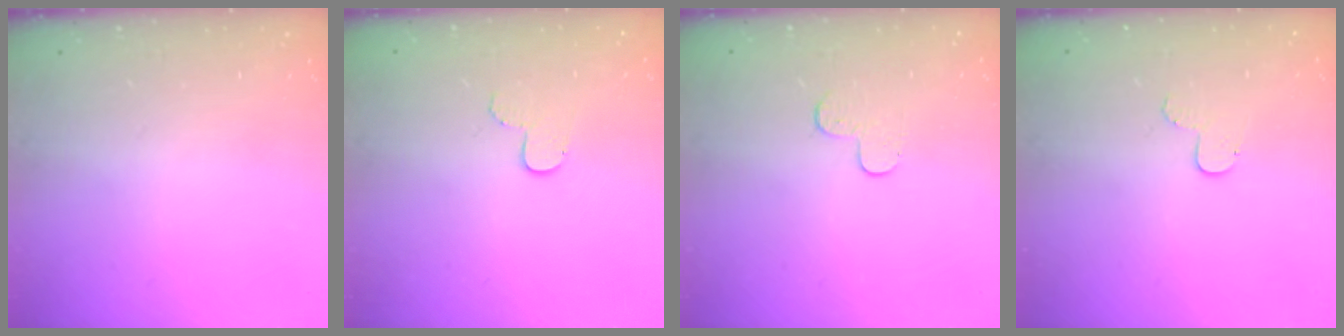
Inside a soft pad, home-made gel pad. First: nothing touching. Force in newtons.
{"total": 4.3, "press": 4.3, "slide": 0.4}
{"total": 4.7, "press": 4.6, "slide": 0.5}
{"total": 4.9, "press": 4.9, "slide": 0.5}